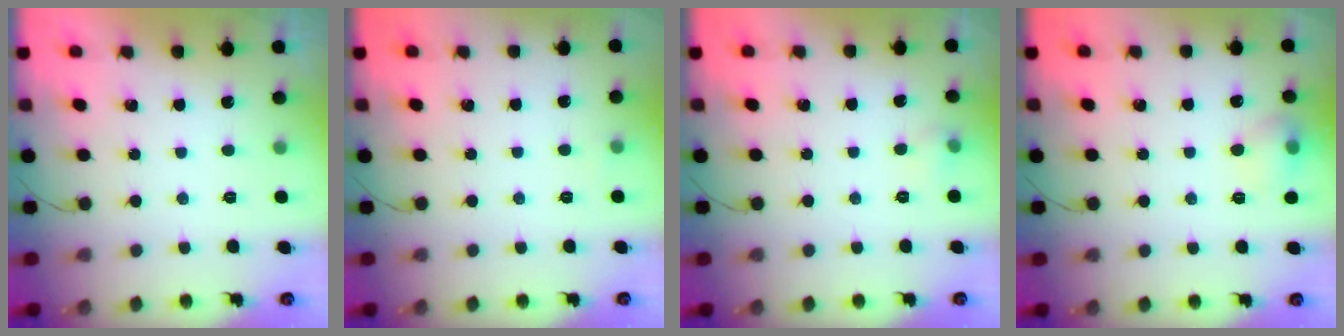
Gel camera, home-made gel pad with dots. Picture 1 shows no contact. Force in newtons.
{"total": 4.4, "press": 2.2, "slide": 3.8}
{"total": 4.9, "press": 4.7, "slide": 1.5}
{"total": 8.2, "press": 8.0, "slide": 1.4}